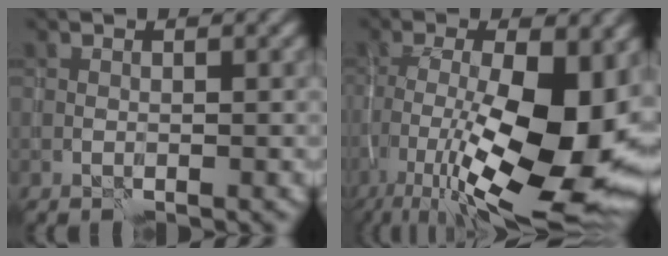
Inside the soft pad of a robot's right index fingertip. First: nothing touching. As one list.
[{"total": 17.4, "force": [-4.8, 6.2, 15.5], "torque": [-0.262, -0.010, -0.079]}]